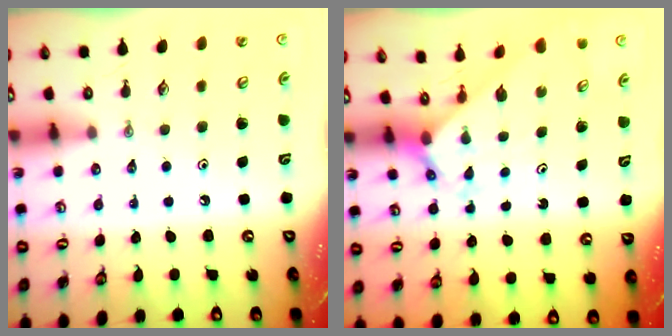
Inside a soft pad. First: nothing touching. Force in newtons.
{"total": 2.3, "press": 2.3, "slide": 0.2}